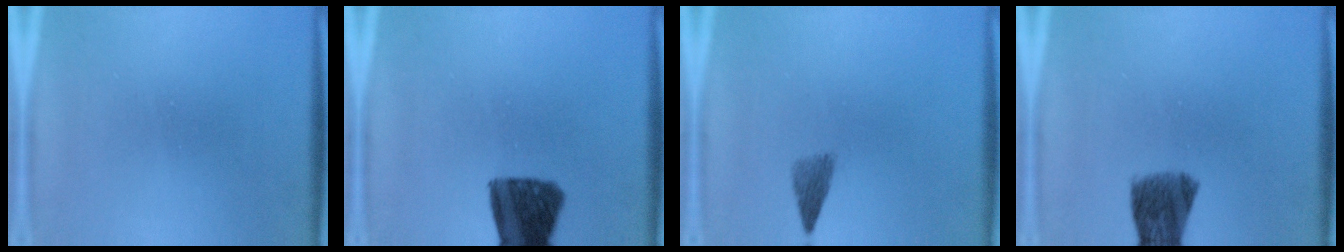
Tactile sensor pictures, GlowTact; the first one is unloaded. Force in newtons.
{"total": 11.2}
{"total": 2.2}
{"total": 8.5}